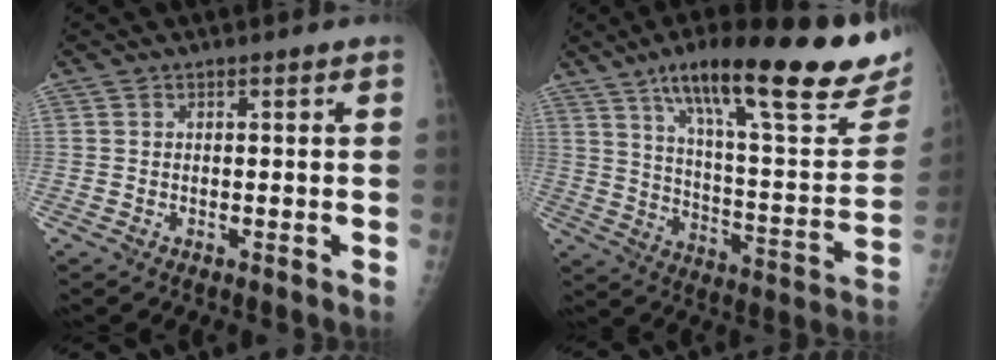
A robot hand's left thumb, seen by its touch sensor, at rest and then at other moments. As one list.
[{"total": 30.7, "force": [19.0, 7.3, 23.0], "torque": [-0.311, -0.047, 0.289]}]